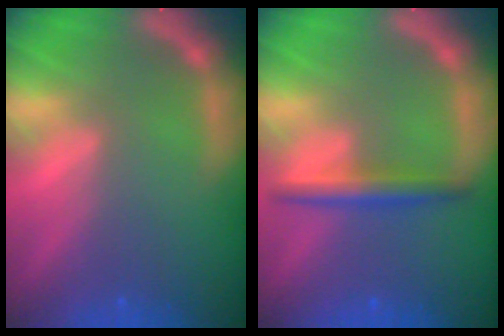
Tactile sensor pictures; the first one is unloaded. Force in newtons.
{"total": 3.0}